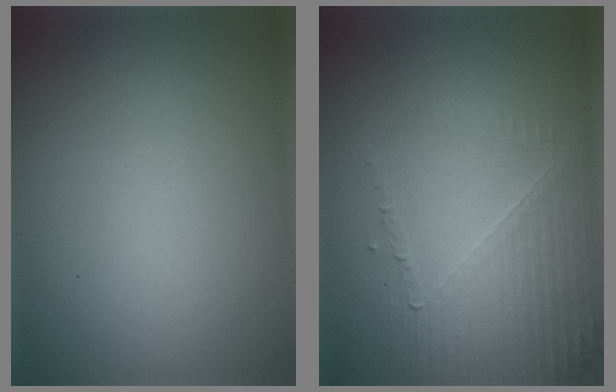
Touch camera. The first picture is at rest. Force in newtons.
{"total": 5.2, "press": 3.1, "slide": 4.2}